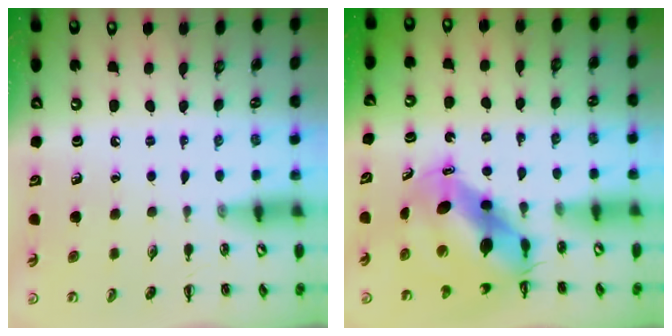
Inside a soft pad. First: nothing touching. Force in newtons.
{"total": 10.0, "press": 9.7, "slide": 2.7}